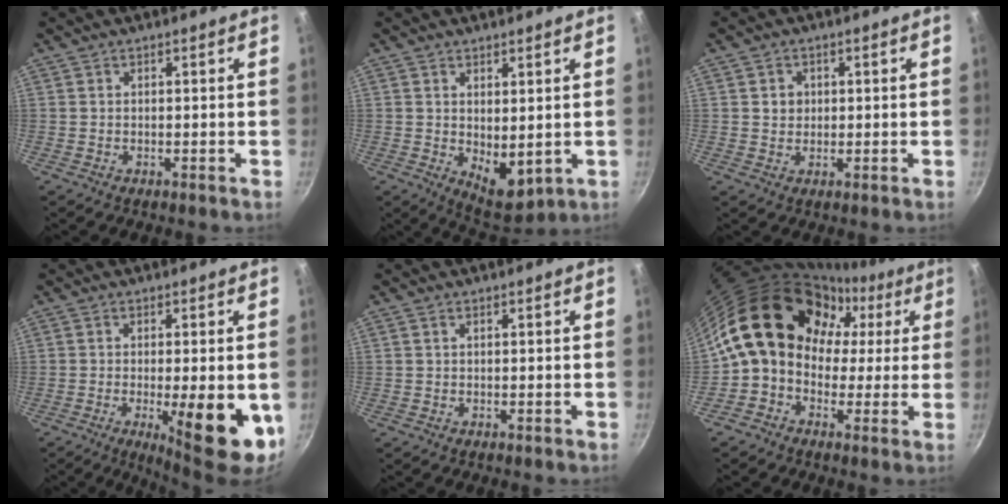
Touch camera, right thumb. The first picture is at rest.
{"total": 7.2, "force": [0.8, 3.8, 6.0], "torque": [-0.071, -0.026, 0.028]}
{"total": 2.7, "force": [0.5, 2.5, 1.0], "torque": [-0.005, 0.002, 0.007]}
{"total": 12.5, "force": [-3.2, 3.2, 11.6], "torque": [-0.148, -0.003, -0.035]}
{"total": 0.5, "force": [0.2, 0.3, 0.4], "torque": [-0.007, 0.002, 0.004]}
{"total": 19.0, "force": [2.8, 15.3, 10.9], "torque": [-0.161, 0.049, 0.029]}